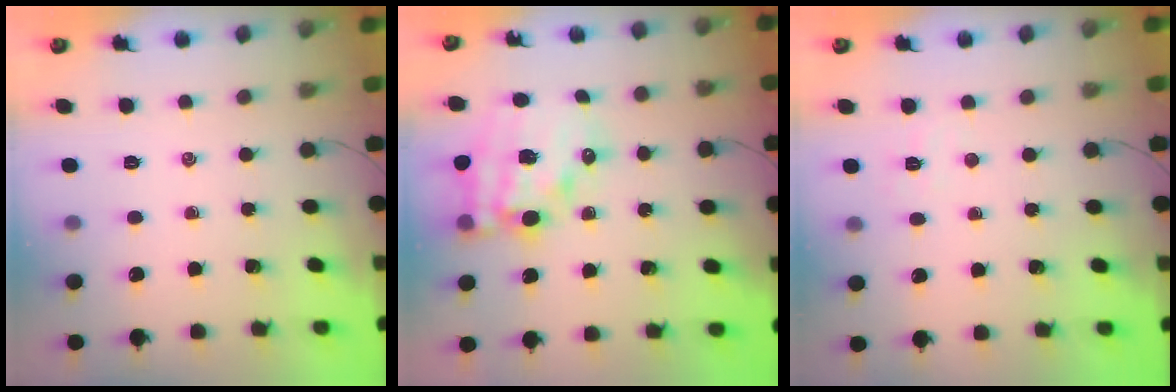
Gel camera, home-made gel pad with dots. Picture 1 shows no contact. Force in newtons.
{"total": 15.4, "press": 14.9, "slide": 3.8}
{"total": 3.8, "press": 3.7, "slide": 0.8}